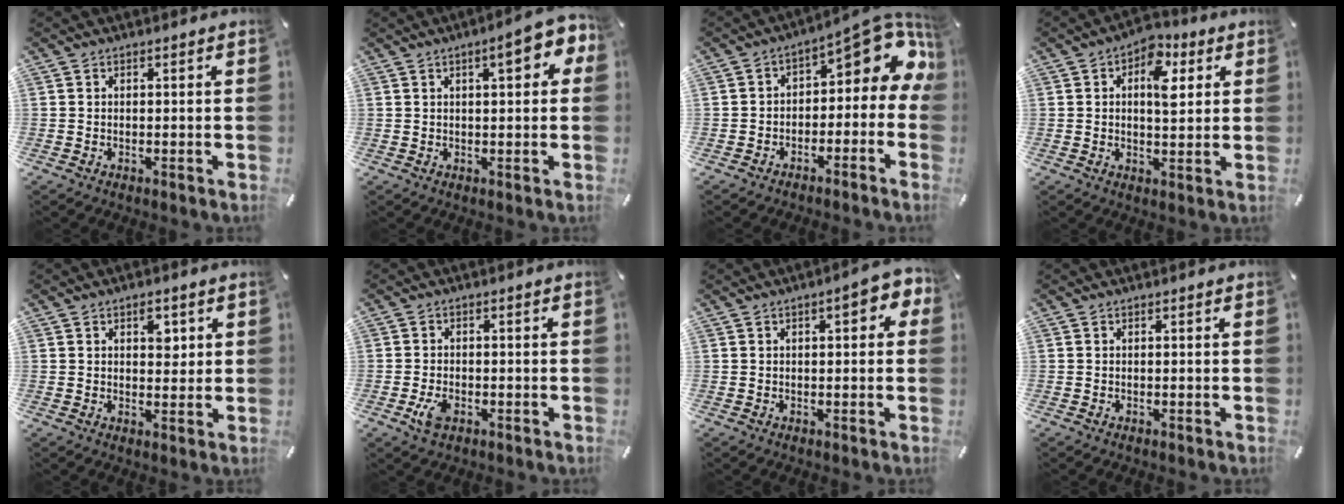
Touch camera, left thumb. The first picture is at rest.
{"total": 8.8, "force": [3.5, 3.0, 7.5], "torque": [-0.096, -0.011, 0.050]}
{"total": 9.2, "force": [2.7, 5.2, 7.1], "torque": [-0.086, -0.028, 0.043]}
{"total": 9.0, "force": [2.7, 5.3, 6.7], "torque": [-0.073, -0.011, 0.036]}
{"total": 4.0, "force": [1.8, 2.6, 2.5], "torque": [-0.014, -0.010, 0.022]}
{"total": 3.9, "force": [-1.7, 2.3, 2.6], "torque": [-0.062, 0.002, -0.032]}
{"total": 6.4, "force": [2.0, 2.8, 5.5], "torque": [-0.064, -0.005, 0.026]}
{"total": 0.0}